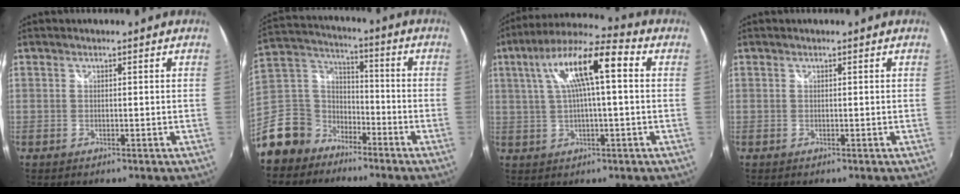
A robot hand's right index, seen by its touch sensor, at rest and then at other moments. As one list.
[{"total": 12.7, "force": [-8.7, 8.9, 2.2], "torque": [-0.086, 0.040, -0.165]}, {"total": 13.6, "force": [3.1, 3.0, 12.9], "torque": [-0.231, 0.029, 0.051]}, {"total": 0.0}]